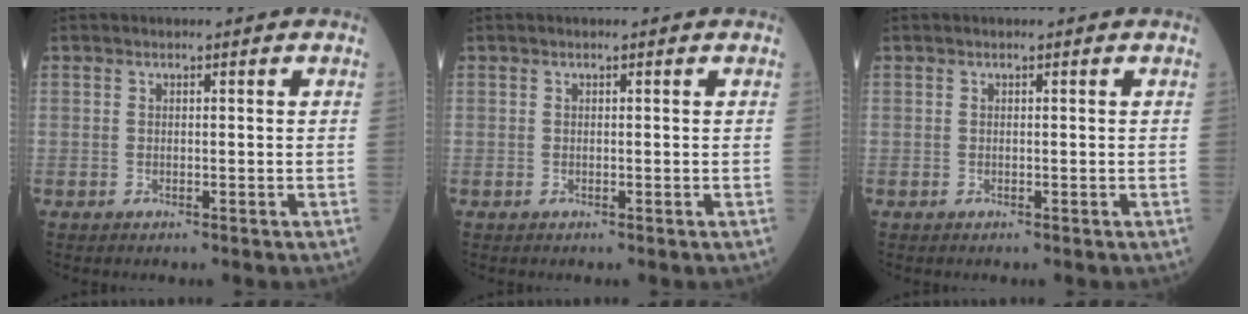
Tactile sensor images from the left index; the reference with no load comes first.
{"total": 0.0}
{"total": 0.0}